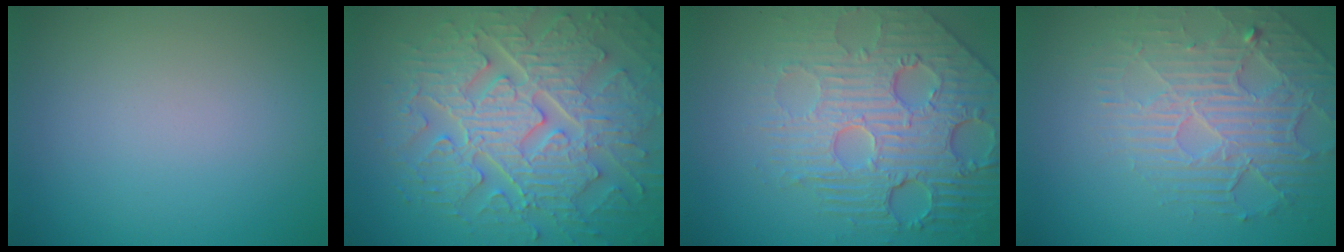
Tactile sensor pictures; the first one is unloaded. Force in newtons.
{"total": 9.2, "press": 6.7, "slide": 6.2}
{"total": 8.1, "press": 5.8, "slide": 5.7}
{"total": 4.2, "press": 3.9, "slide": 1.6}